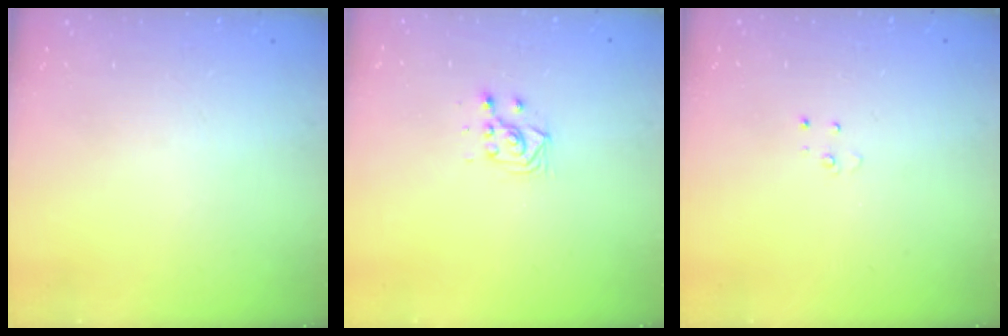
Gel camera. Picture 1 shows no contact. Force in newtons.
{"total": 3.5, "press": 3.4, "slide": 0.9}
{"total": 3.0, "press": 2.9, "slide": 0.3}